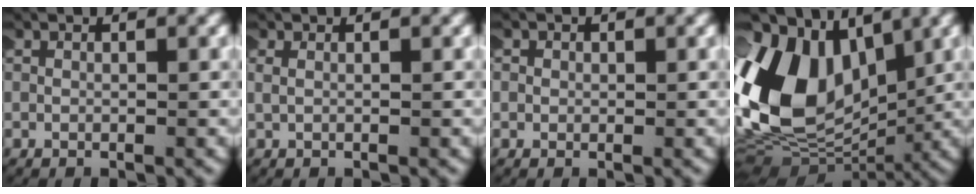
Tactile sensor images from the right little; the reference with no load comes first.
{"total": 0.8, "force": [0.5, 0.3, 0.5], "torque": [-0.016, -0.001, 0.012]}
{"total": 1.0, "force": [0.1, 1.0, 0.0], "torque": [-0.003, 0.003, -0.004]}
{"total": 16.1, "force": [1.6, 11.0, 11.6], "torque": [-0.249, -0.020, 0.038]}